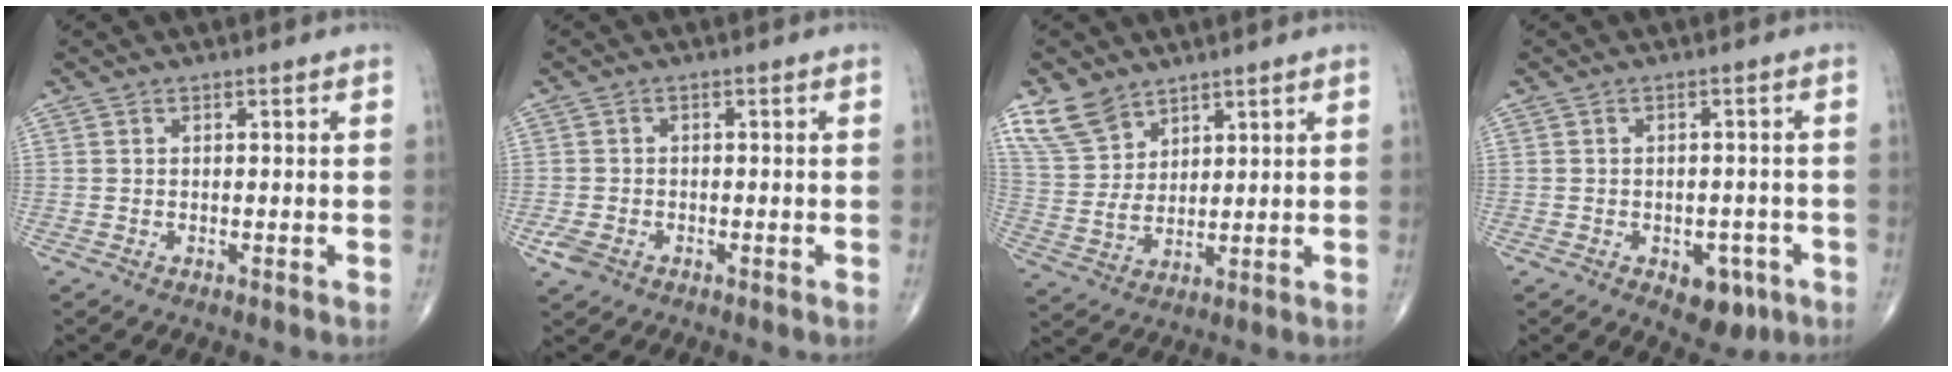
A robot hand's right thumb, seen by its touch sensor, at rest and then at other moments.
{"total": 3.2, "force": [-1.5, 2.2, 1.8], "torque": [-0.040, 0.001, -0.026]}
{"total": 8.3, "force": [6.0, 4.8, 3.1], "torque": [-0.052, -0.022, 0.132]}
{"total": 6.1, "force": [-2.8, 3.8, 3.9], "torque": [-0.024, 0.014, -0.030]}